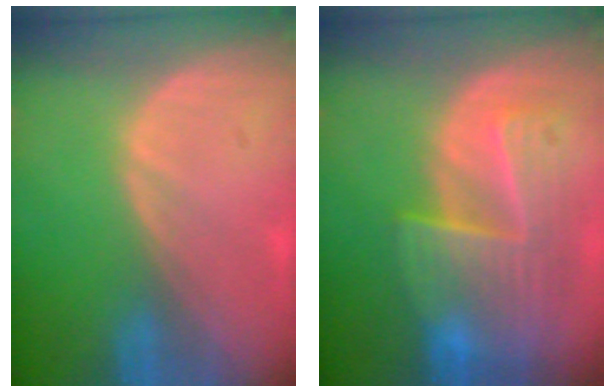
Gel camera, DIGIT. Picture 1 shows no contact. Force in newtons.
{"total": 9.1, "press": 8.2, "slide": 3.9}